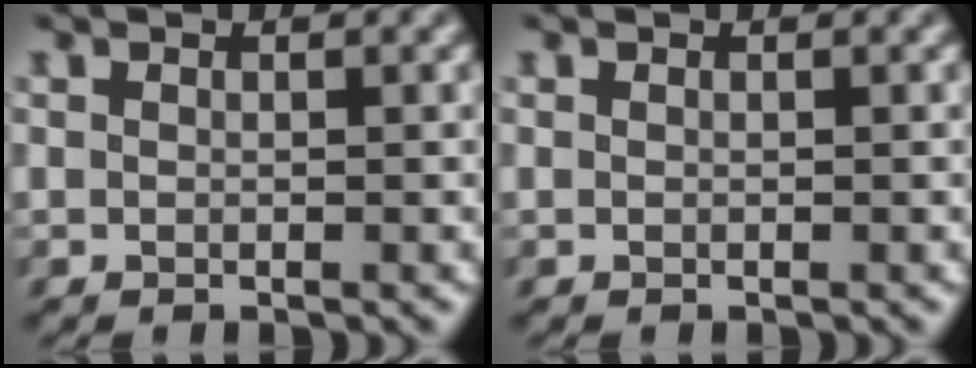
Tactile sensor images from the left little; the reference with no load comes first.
{"total": 0.0}